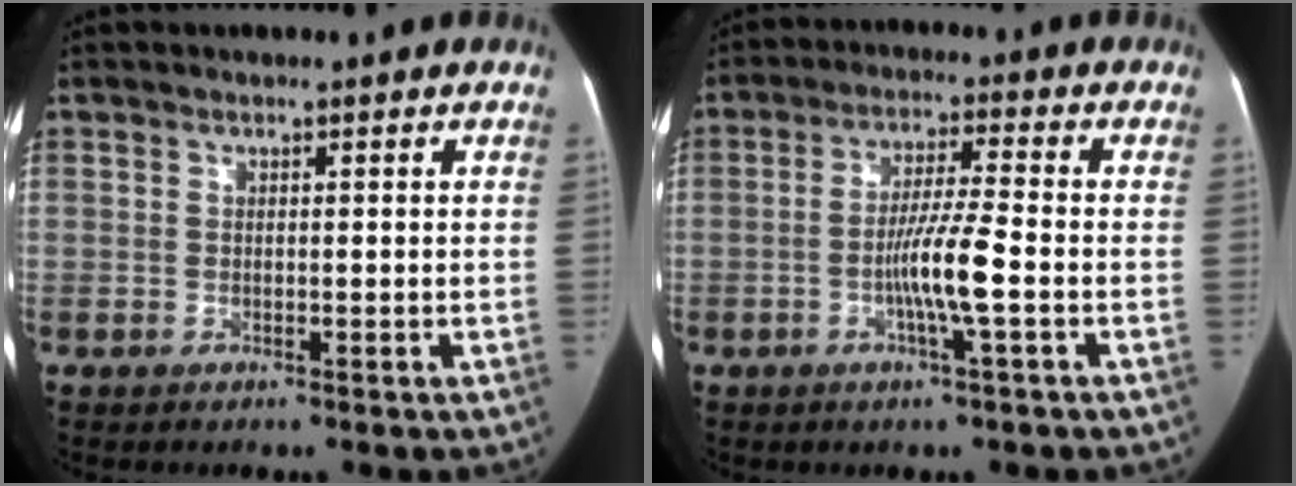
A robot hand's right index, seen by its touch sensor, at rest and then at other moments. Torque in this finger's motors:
{"motor_torque": [1.09, -0.21, 0.22, 0.11]}